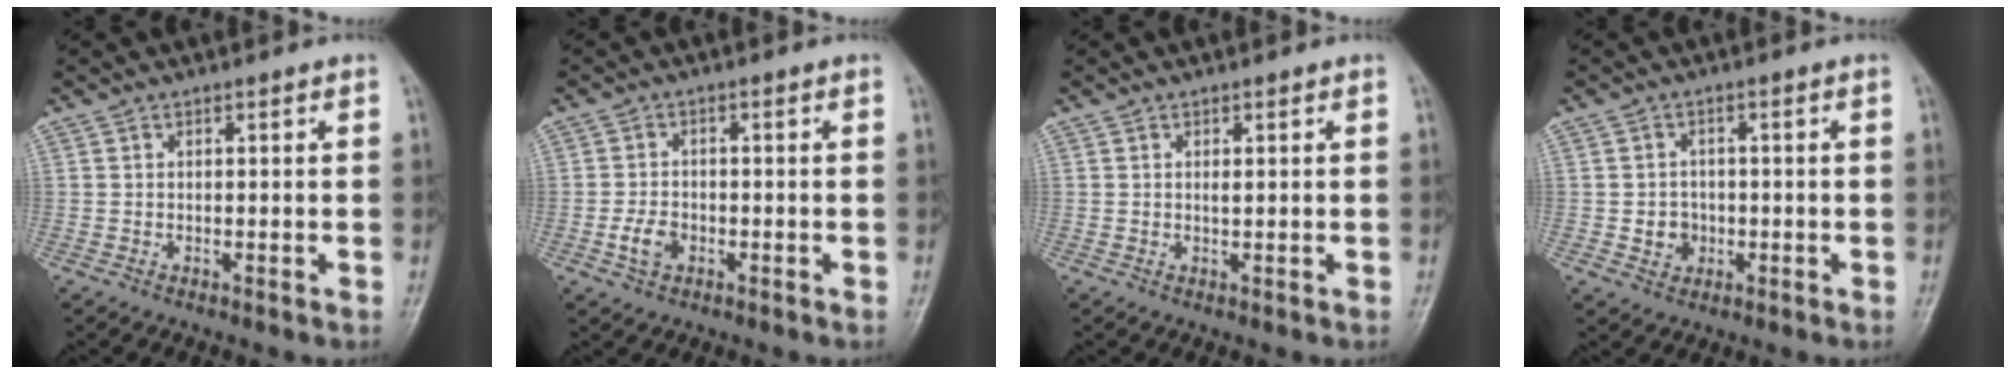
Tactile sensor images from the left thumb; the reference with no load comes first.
{"total": 3.7, "force": [-1.4, 2.6, 2.3], "torque": [-0.040, 0.007, -0.026]}
{"total": 0.7, "force": [0.2, 0.2, 0.6], "torque": [-0.010, -0.002, 0.004]}
{"total": 3.7, "force": [-0.7, 3.4, 1.4], "torque": [-0.001, 0.006, -0.009]}